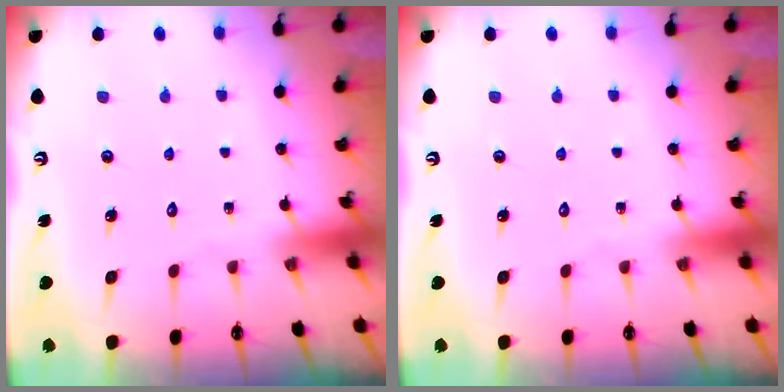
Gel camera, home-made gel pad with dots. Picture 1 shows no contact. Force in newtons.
{"total": 0.0}